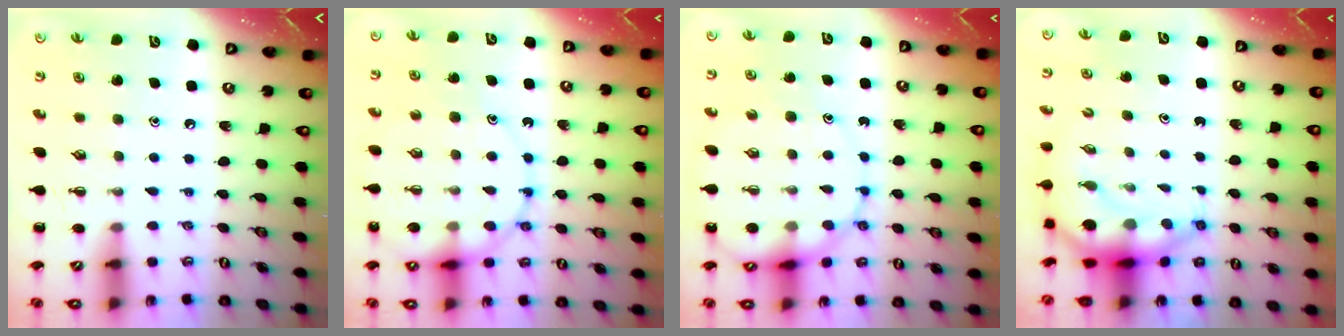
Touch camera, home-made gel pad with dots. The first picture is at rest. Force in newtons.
{"total": 15.3, "press": 14.9, "slide": 3.7}
{"total": 12.2, "press": 11.9, "slide": 3.0}
{"total": 6.9, "press": 6.8, "slide": 1.2}